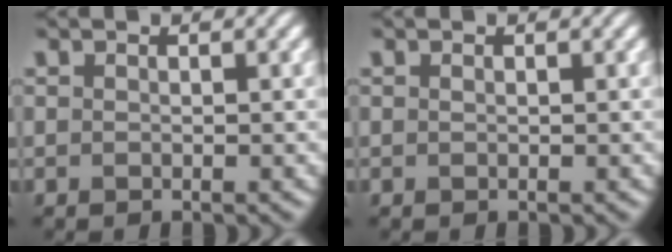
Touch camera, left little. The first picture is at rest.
{"total": 0.0}